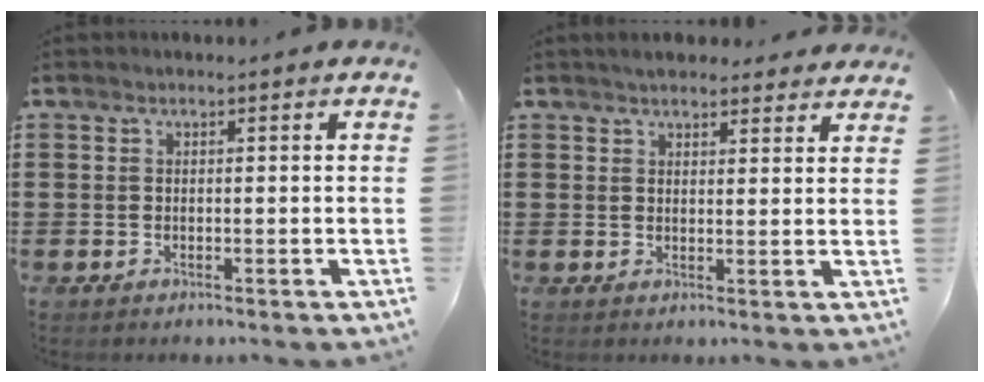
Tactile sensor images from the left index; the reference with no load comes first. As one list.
[{"total": 3.1, "force": [2.9, 0.9, 0.6], "torque": [-0.019, -0.001, 0.055]}]